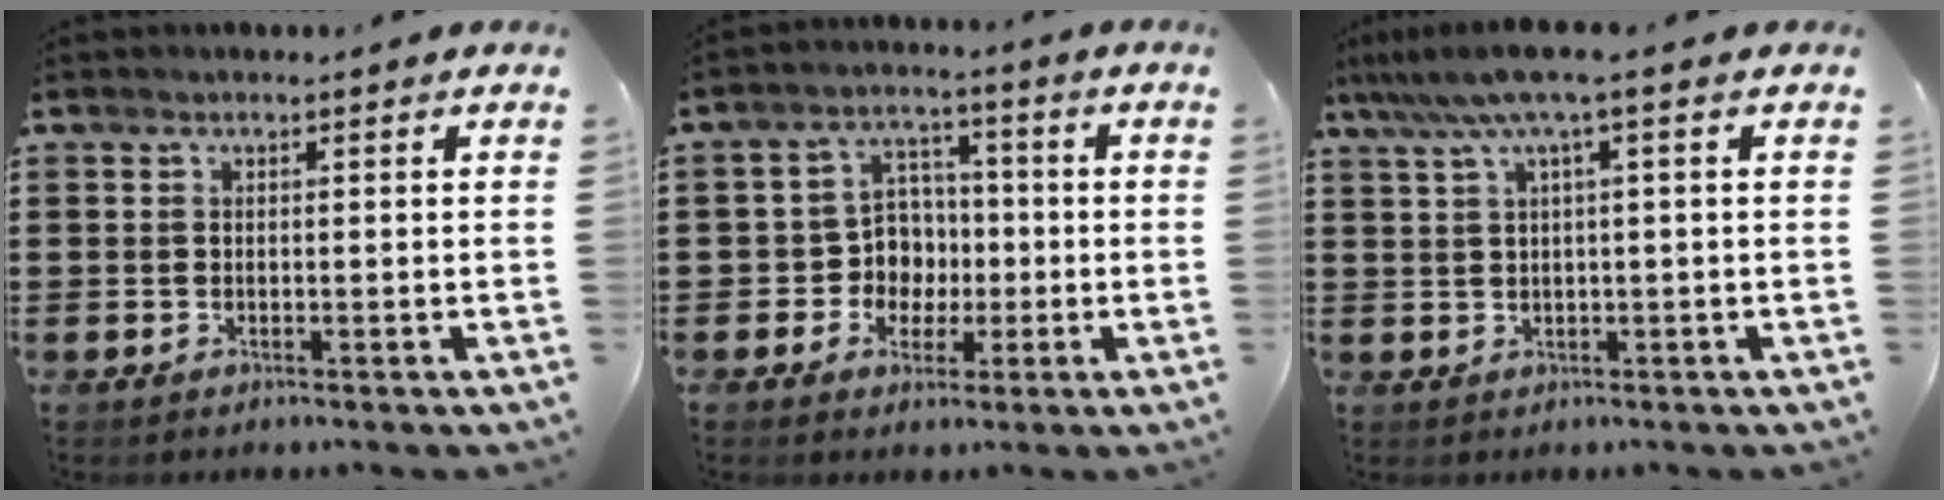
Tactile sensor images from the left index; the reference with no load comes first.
{"total": 6.1, "force": [-0.5, 5.8, 1.8], "torque": [-0.056, 0.013, -0.008]}
{"total": 4.7, "force": [1.6, 0.0, 4.4], "torque": [-0.096, -0.005, 0.021]}